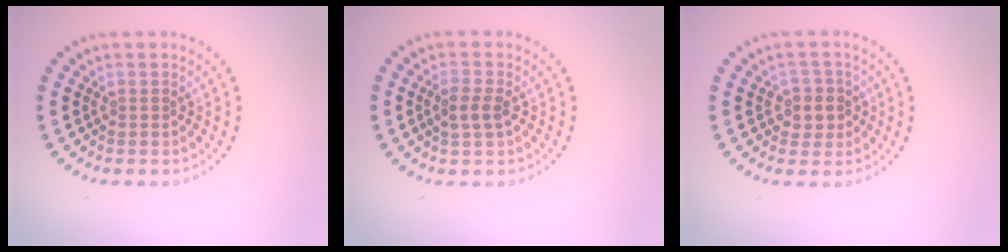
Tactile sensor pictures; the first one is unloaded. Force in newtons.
{"total": 1.8, "press": 1.8, "slide": 0.3}
{"total": 2.1, "press": 2.0, "slide": 0.7}